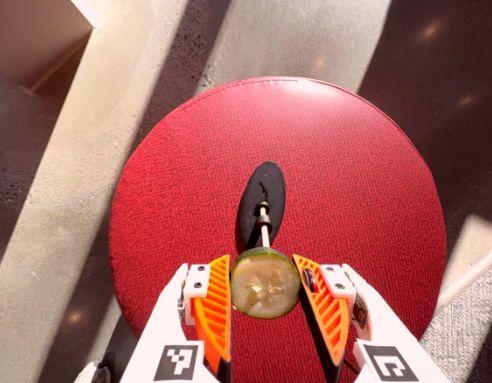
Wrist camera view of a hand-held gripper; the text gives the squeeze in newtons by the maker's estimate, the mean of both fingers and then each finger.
{"total": 9.5, "left": 9.7, "right": 9.4}